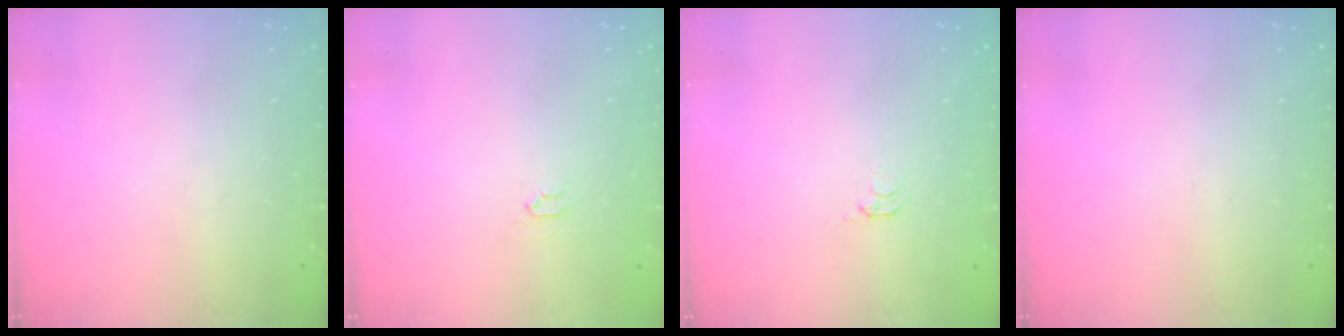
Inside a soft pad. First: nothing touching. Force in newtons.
{"total": 2.0, "press": 2.0, "slide": 0.3}
{"total": 1.6, "press": 1.6, "slide": 0.4}
{"total": 0.0}